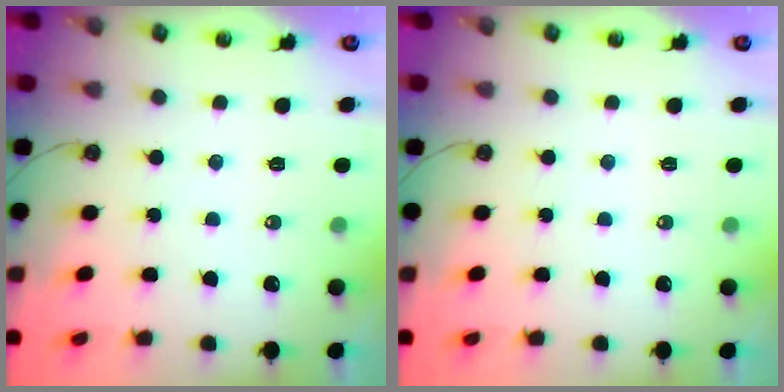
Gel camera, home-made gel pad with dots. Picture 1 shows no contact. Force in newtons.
{"total": 0.0}